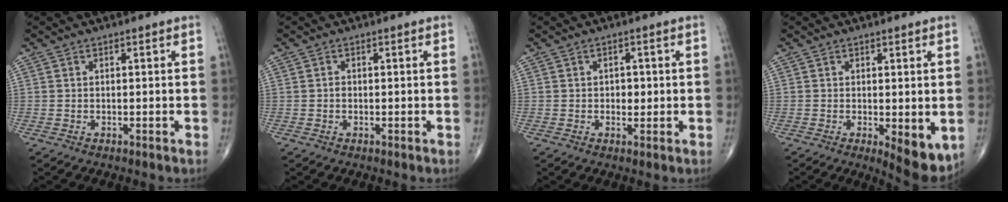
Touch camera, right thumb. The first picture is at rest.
{"total": 0.6, "force": [-0.1, 0.4, 0.3], "torque": [-0.004, 0.001, -0.004]}
{"total": 2.3, "force": [0.0, 1.6, 1.6], "torque": [-0.010, 0.001, 0.000]}
{"total": 6.8, "force": [-1.3, 2.6, 6.1], "torque": [-0.076, -0.020, -0.012]}